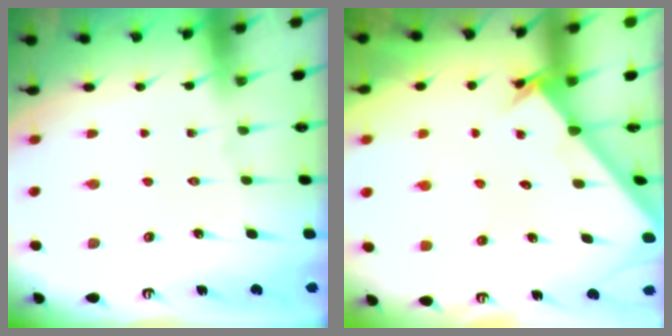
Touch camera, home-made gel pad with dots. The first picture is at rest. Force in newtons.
{"total": 2.2, "press": 2.2, "slide": 0.2}